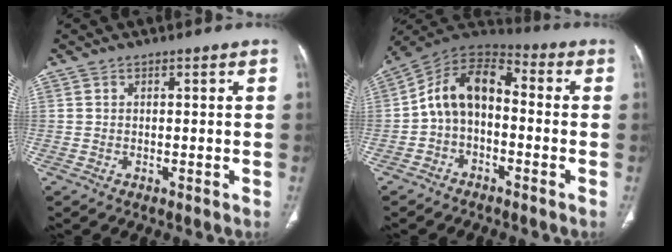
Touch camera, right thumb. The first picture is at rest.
{"total": 11.4, "force": [-1.3, 7.6, 8.4], "torque": [-0.132, 0.052, -0.038]}